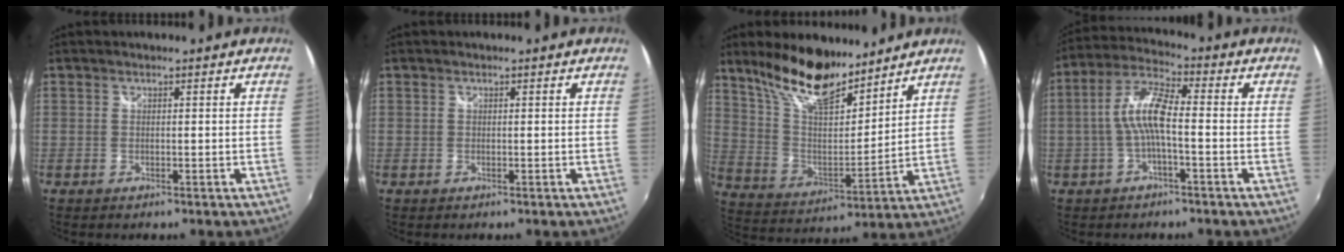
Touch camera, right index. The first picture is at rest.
{"total": 0.0}
{"total": 16.3, "force": [12.6, 5.3, 8.9], "torque": [-0.175, 0.006, 0.240]}
{"total": 8.1, "force": [-1.3, 1.8, 7.8], "torque": [-0.172, 0.015, -0.023]}